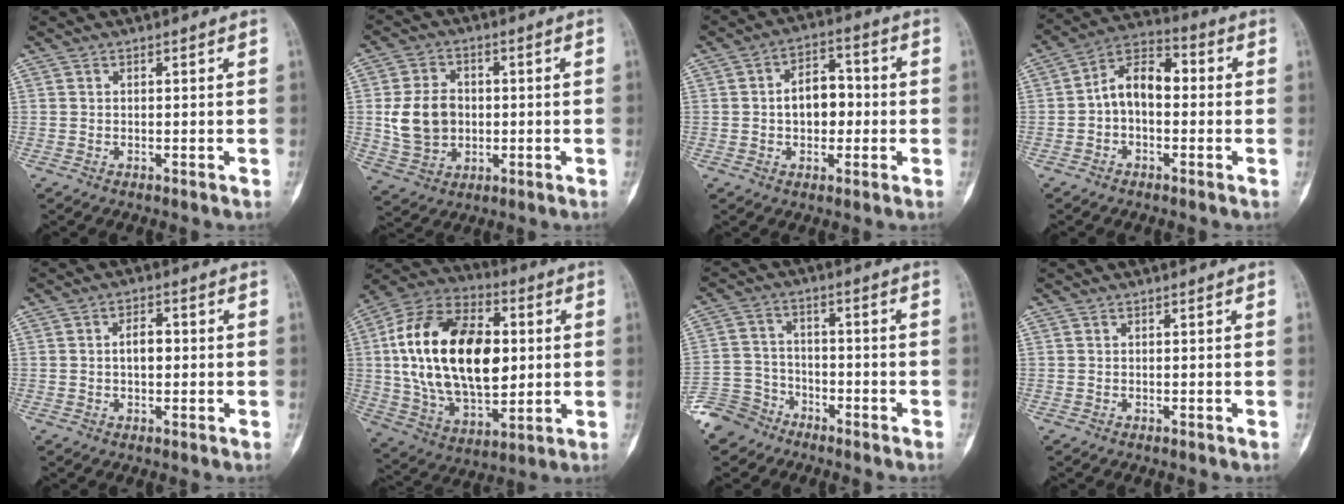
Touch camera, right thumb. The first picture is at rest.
{"total": 10.2, "force": [0.0, 8.0, 6.3], "torque": [-0.102, 0.006, 0.009]}
{"total": 8.5, "force": [-0.2, 5.6, 6.3], "torque": [-0.071, 0.023, -0.008]}
{"total": 9.6, "force": [-0.4, 6.1, 7.4], "torque": [-0.103, 0.038, -0.023]}
{"total": 4.0, "force": [0.3, 2.3, 3.3], "torque": [-0.047, 0.008, 0.003]}
{"total": 27.9, "force": [3.1, 16.2, 22.5], "torque": [-0.388, -0.003, 0.055]}
{"total": 8.1, "force": [-6.2, 5.2, 0.7], "torque": [0.008, 0.039, -0.127]}
{"total": 0.0}